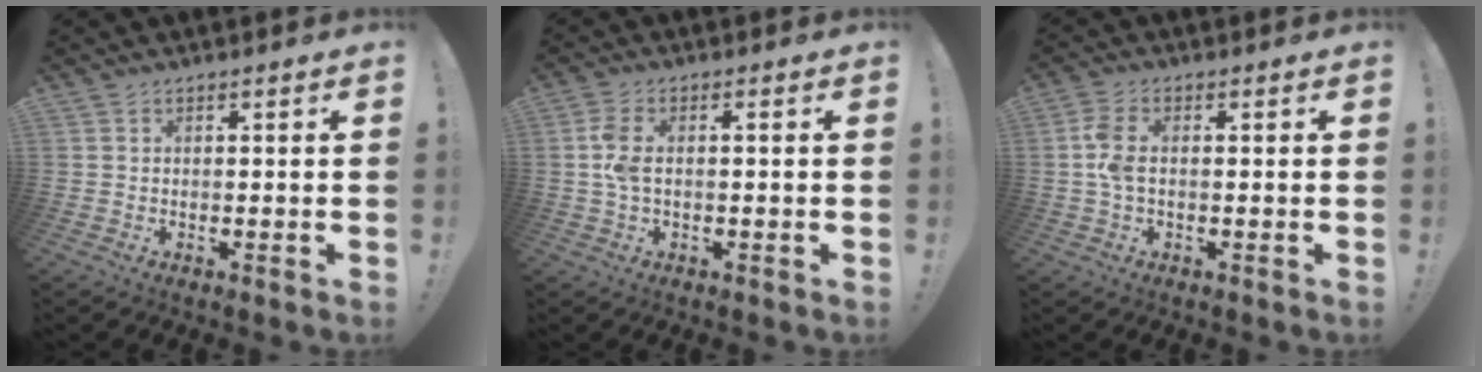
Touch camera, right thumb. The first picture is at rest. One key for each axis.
{"total": 5.2, "fx": -0.2, "fy": 2.1, "fz": 4.8, "tx": -0.113, "ty": 0.006, "tz": -0.008}
{"total": 6.0, "fx": 0.0, "fy": 3.2, "fz": 5.1, "tx": -0.109, "ty": 0.007, "tz": -0.002}